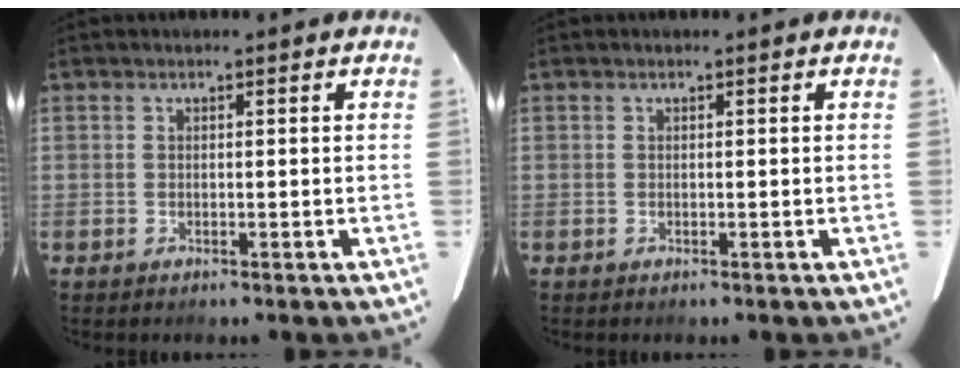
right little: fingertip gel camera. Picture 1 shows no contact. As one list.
[{"total": 0.0}]